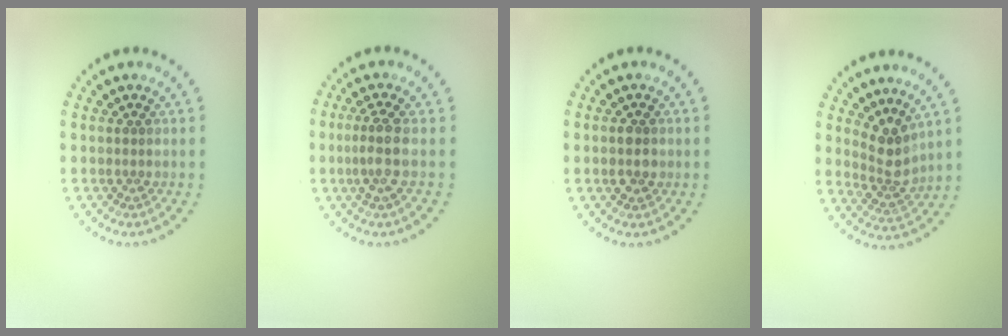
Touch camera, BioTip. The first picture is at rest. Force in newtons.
{"total": 2.5, "press": 1.9, "slide": 1.6}
{"total": 2.3, "press": 2.3, "slide": 0.1}
{"total": 2.8, "press": 2.2, "slide": 1.8}